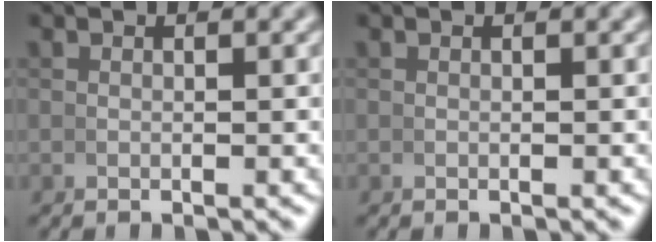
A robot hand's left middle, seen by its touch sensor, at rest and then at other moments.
{"total": 0.0}